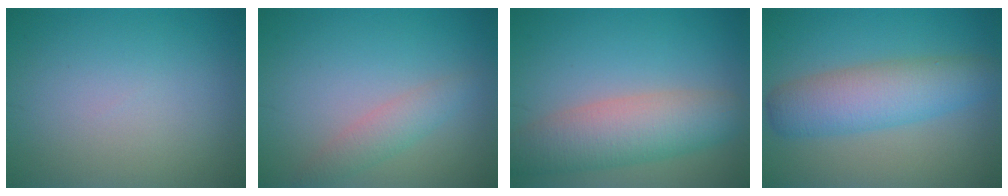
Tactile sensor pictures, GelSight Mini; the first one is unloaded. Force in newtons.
{"total": 2.2, "press": 2.2, "slide": 0.1}
{"total": 6.5, "press": 6.5, "slide": 0.2}
{"total": 5.8, "press": 5.8, "slide": 0.3}